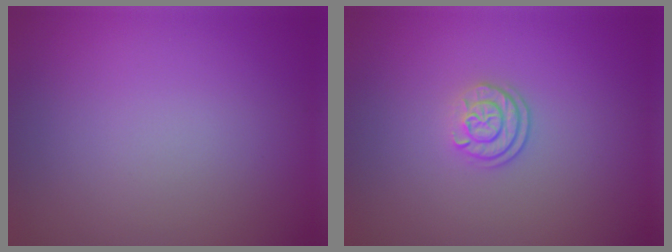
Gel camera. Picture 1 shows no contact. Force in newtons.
{"total": 2.2, "press": 1.8, "slide": 1.3}